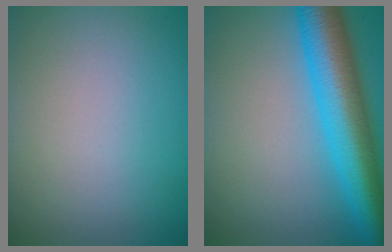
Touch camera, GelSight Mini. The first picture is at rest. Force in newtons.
{"total": 9.2, "press": 9.2, "slide": 0.3}